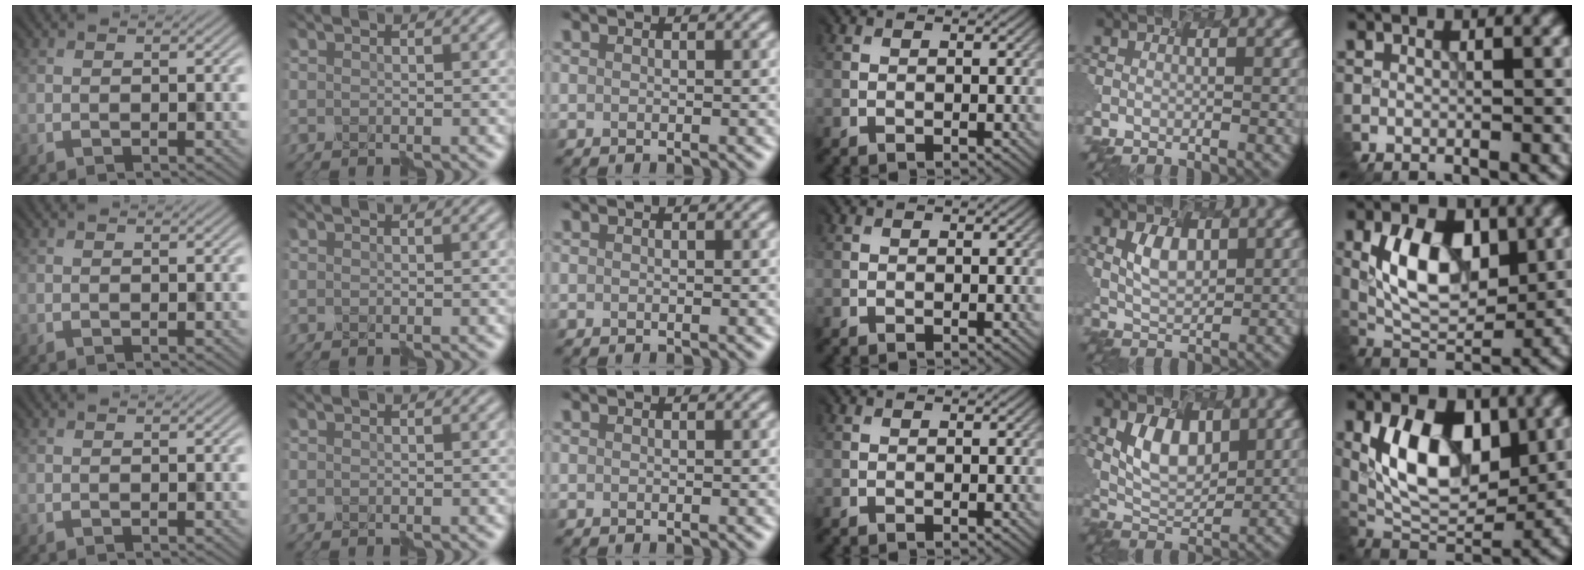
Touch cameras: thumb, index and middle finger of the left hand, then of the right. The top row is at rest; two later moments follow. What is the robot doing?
{"motion": "assemble", "object": "hinged jar"}